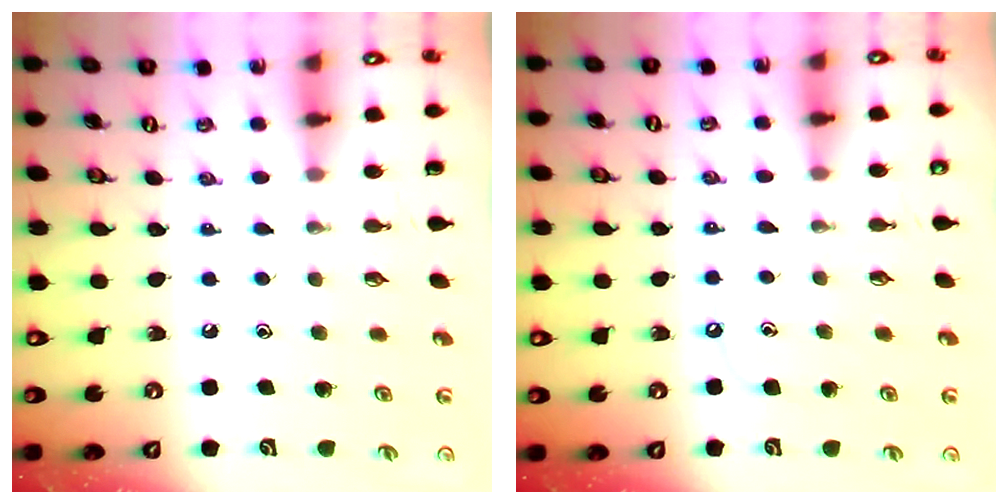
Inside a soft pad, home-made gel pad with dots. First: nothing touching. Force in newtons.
{"total": 3.8, "press": 3.8, "slide": 0.6}